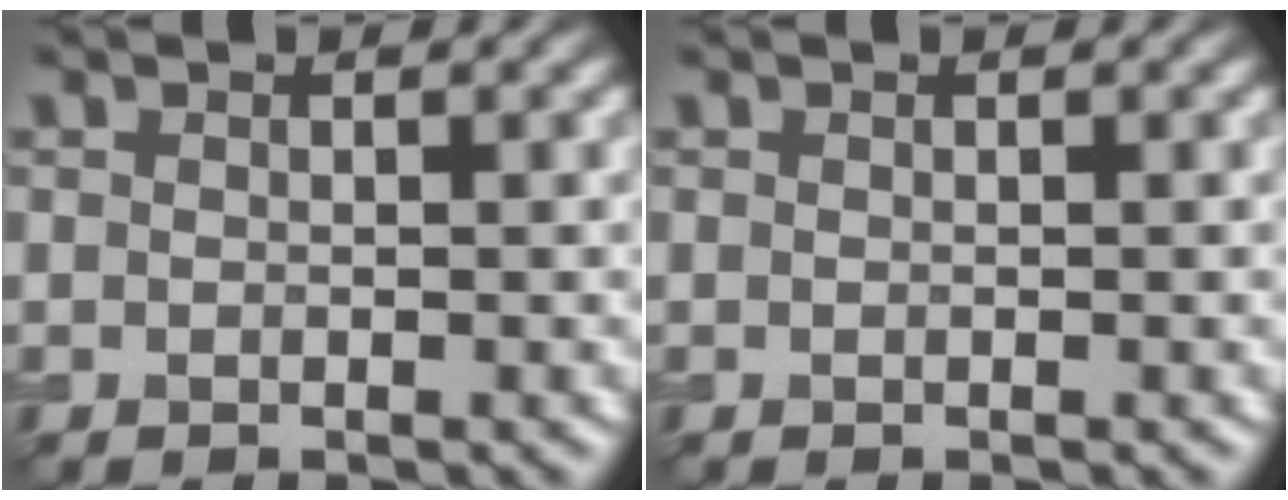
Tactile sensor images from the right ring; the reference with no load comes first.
{"total": 0.0}